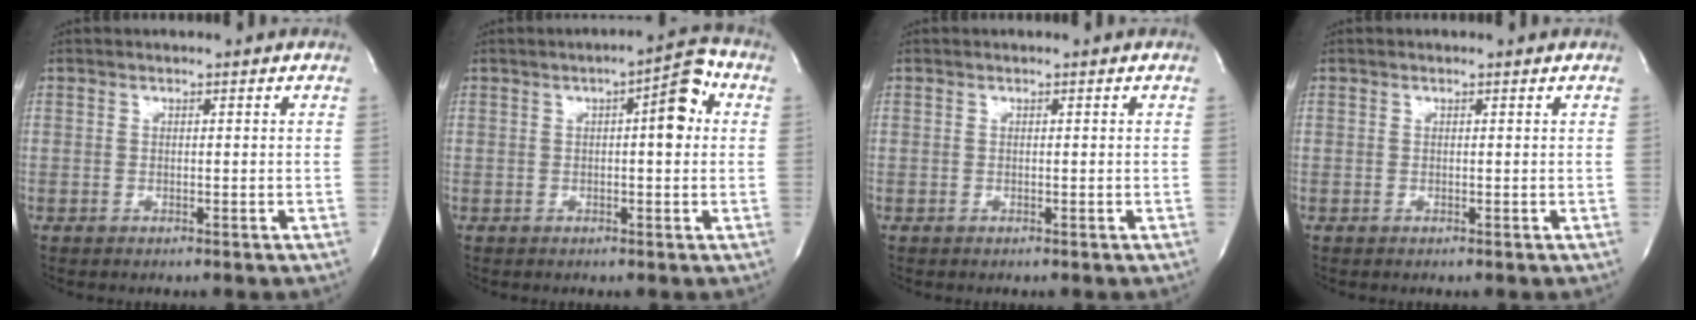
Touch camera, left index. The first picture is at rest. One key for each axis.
{"total": 5.9, "fx": 0.9, "fy": 1.3, "fz": 5.7, "tx": -0.077, "ty": 0.017, "tz": 0.005}
{"total": 0.0}
{"total": 0.0}